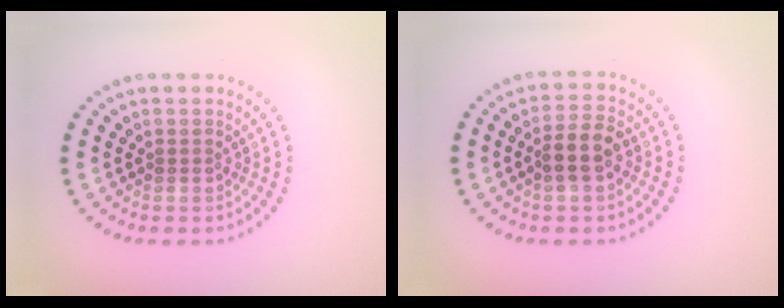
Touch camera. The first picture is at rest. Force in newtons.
{"total": 2.9, "press": 2.8, "slide": 1.0}